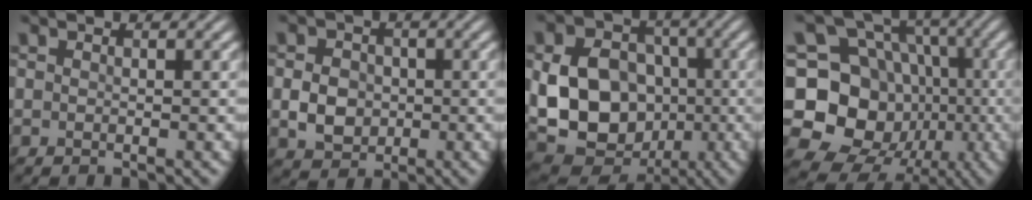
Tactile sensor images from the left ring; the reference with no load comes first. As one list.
[{"total": 3.7, "force": [-0.5, 3.1, 2.0], "torque": [-0.037, -0.001, -0.010]}, {"total": 11.5, "force": [-1.4, 8.8, 7.2], "torque": [-0.123, -0.007, -0.026]}, {"total": 14.7, "force": [-2.3, 12.9, 6.8], "torque": [-0.136, -0.003, -0.055]}]